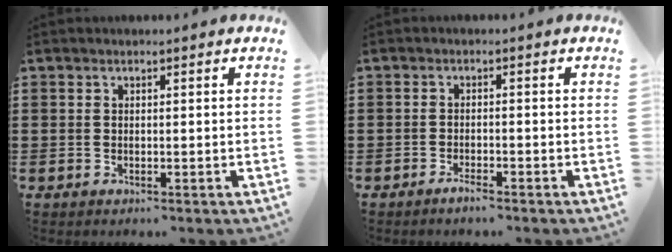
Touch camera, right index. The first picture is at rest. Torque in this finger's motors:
{"motor_torque": [0.97, 1.17, 0.10, 0.02]}